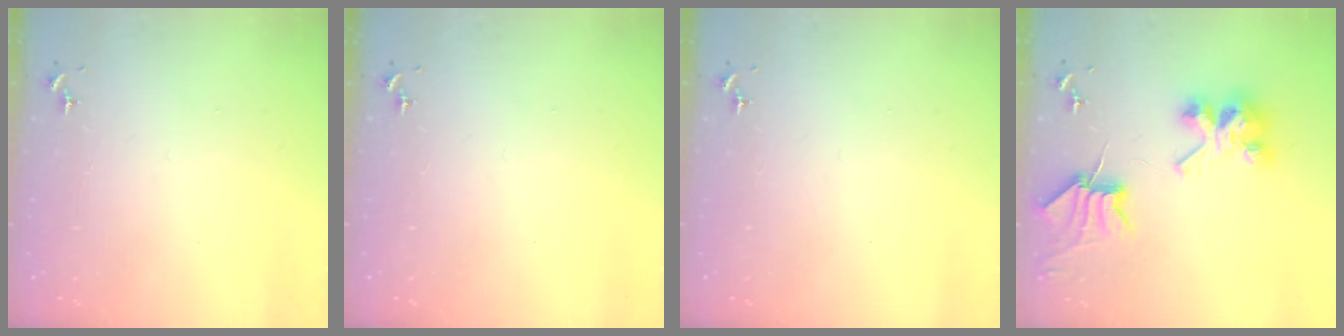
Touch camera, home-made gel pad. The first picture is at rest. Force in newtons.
{"total": 0.0}
{"total": 0.0}
{"total": 9.4, "press": 9.3, "slide": 1.2}